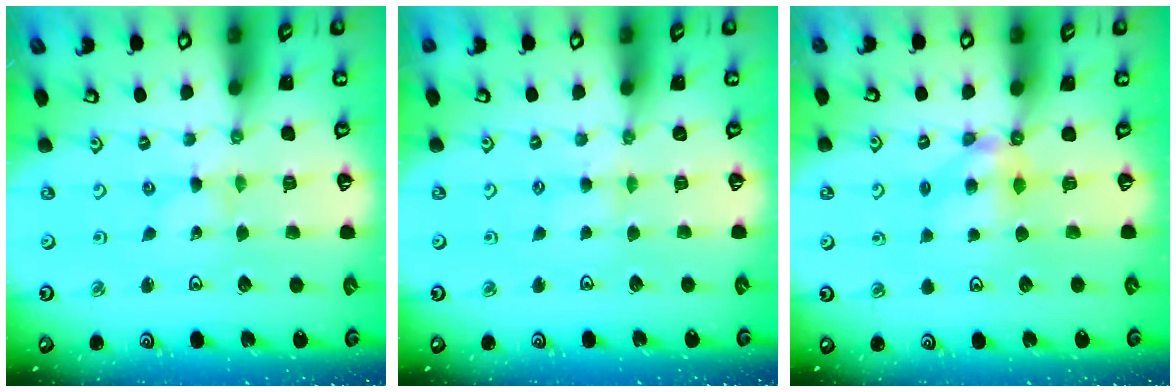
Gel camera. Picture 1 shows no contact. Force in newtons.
{"total": 4.6, "press": 4.6, "slide": 0.4}
{"total": 6.7, "press": 6.7, "slide": 0.2}